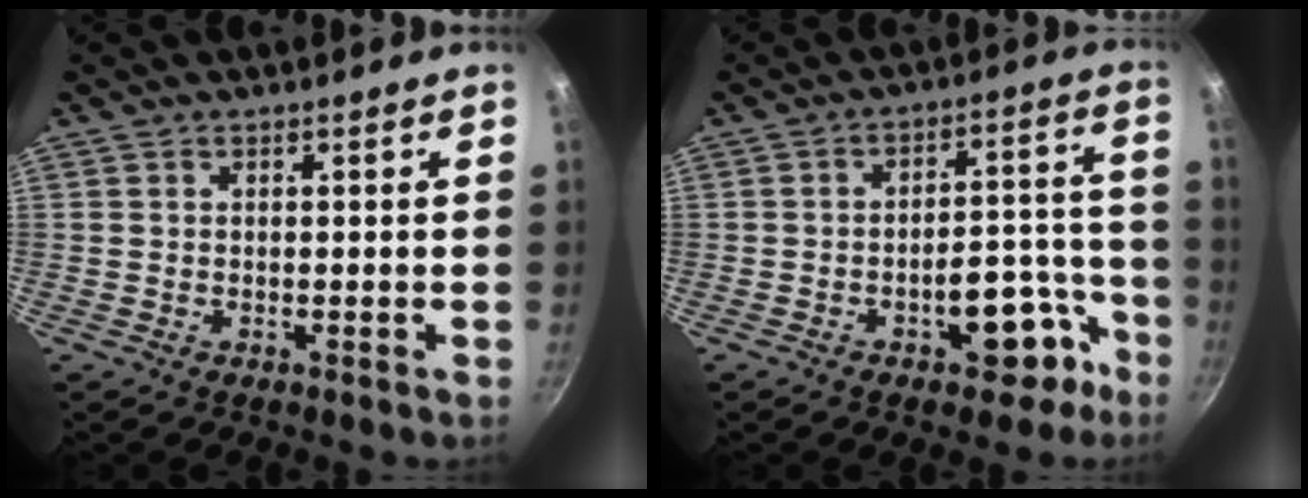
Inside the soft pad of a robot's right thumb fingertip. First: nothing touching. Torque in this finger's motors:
{"motor_torque": [2.54, 2.47, 0.82, -0.66, 0.23]}